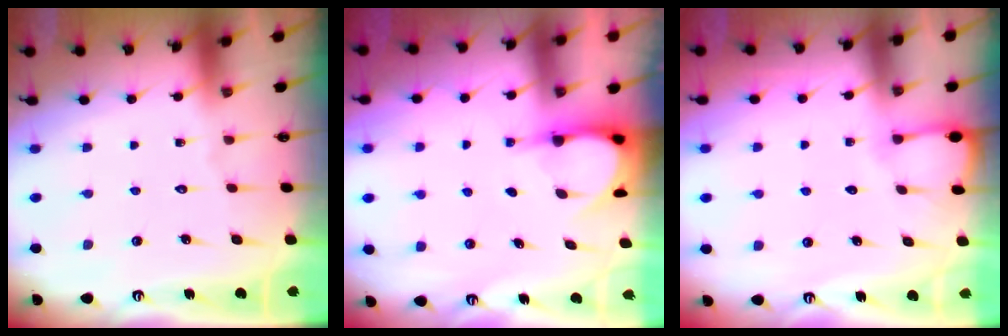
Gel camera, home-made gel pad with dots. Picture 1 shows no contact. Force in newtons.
{"total": 3.8, "press": 3.8, "slide": 0.3}
{"total": 2.8, "press": 2.8, "slide": 0.4}